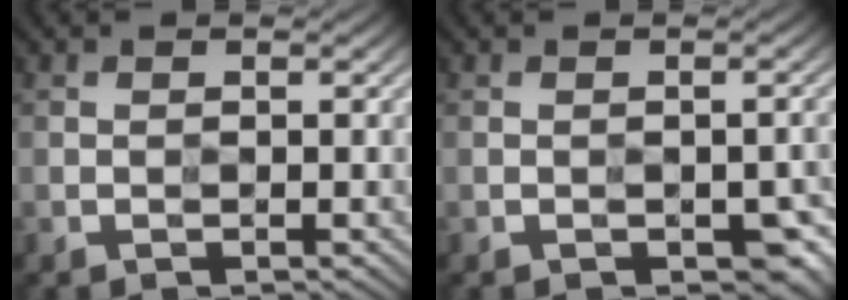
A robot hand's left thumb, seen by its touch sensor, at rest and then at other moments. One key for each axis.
{"total": 5.7, "fx": -2.6, "fy": 3.4, "fz": 3.8, "tx": -0.041, "ty": -0.024, "tz": -0.023}